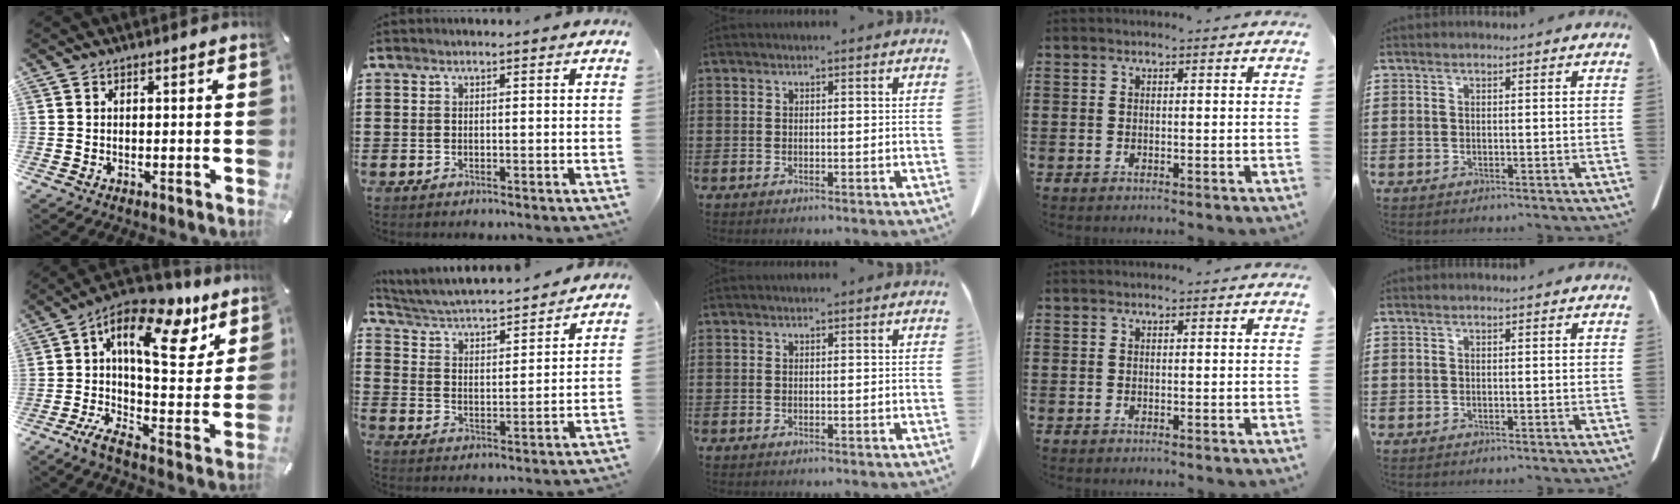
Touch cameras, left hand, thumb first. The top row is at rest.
{"thumb": {"total": 19.3, "force": [8.5, 8.8, 15.0], "torque": [-0.241, -0.059, 0.137]}, "index": {"total": 3.7, "force": [3.6, 0.0, 0.9], "torque": [-0.038, -0.033, 0.053]}}